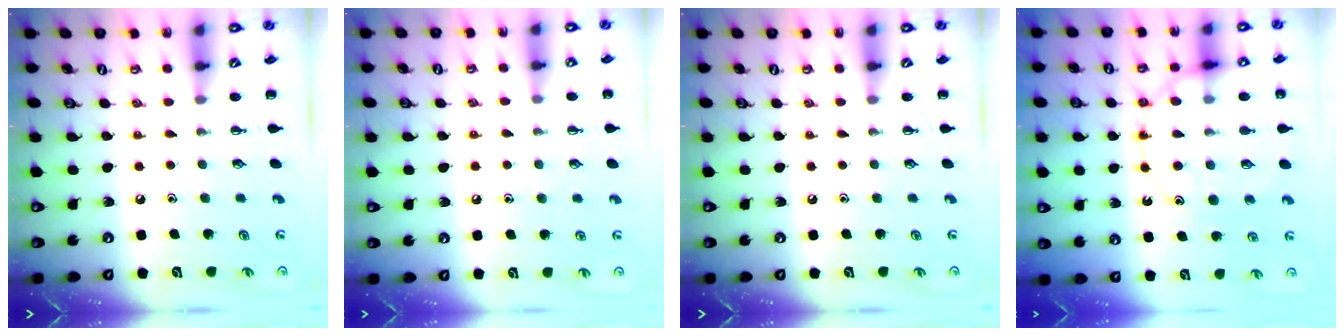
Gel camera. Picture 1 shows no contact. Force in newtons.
{"total": 7.8, "press": 7.4, "slide": 2.6}
{"total": 0.0}
{"total": 15.8, "press": 15.7, "slide": 1.6}